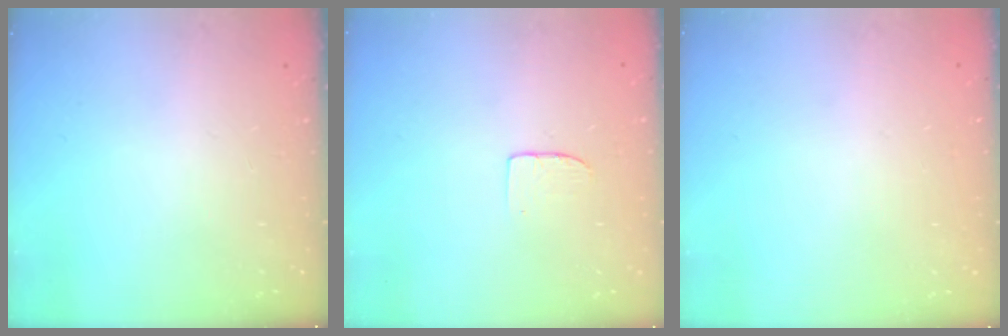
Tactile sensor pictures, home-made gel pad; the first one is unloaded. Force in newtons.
{"total": 3.7, "press": 3.7, "slide": 0.3}
{"total": 0.0}